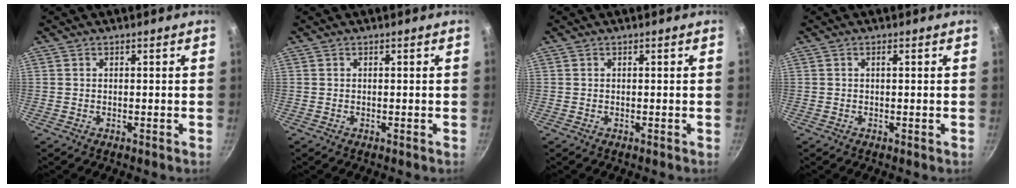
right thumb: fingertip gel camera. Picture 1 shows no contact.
{"total": 0.0}
{"total": 0.0}
{"total": 0.8, "force": [0.2, 0.2, 0.7], "torque": [-0.014, 0.001, 0.003]}